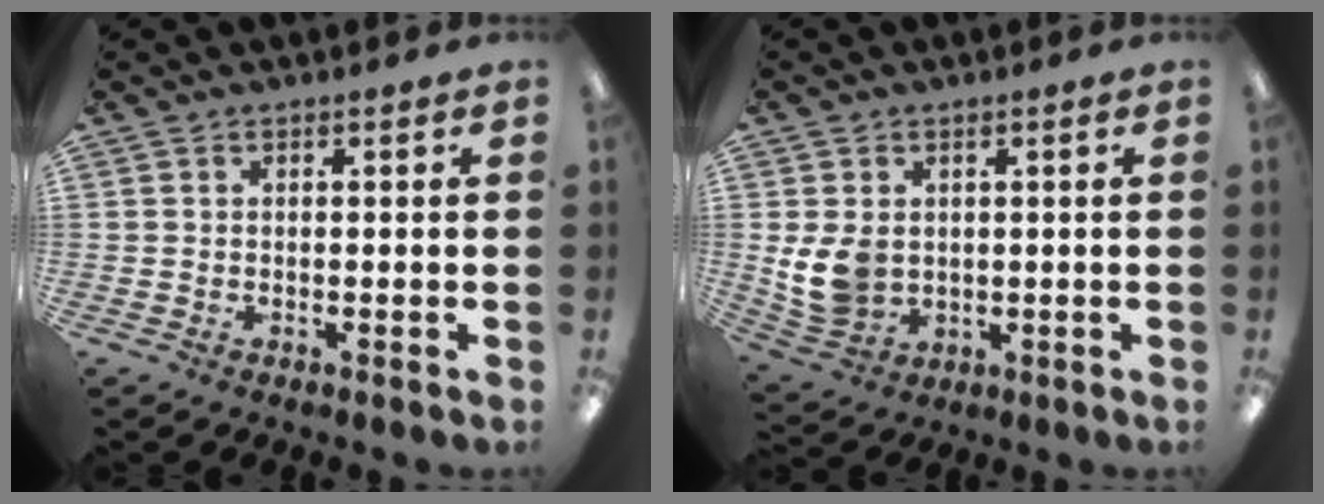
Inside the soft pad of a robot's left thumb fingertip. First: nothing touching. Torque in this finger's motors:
{"motor_torque": [-0.13, 0.48, 0.67, -0.32, 0.07]}